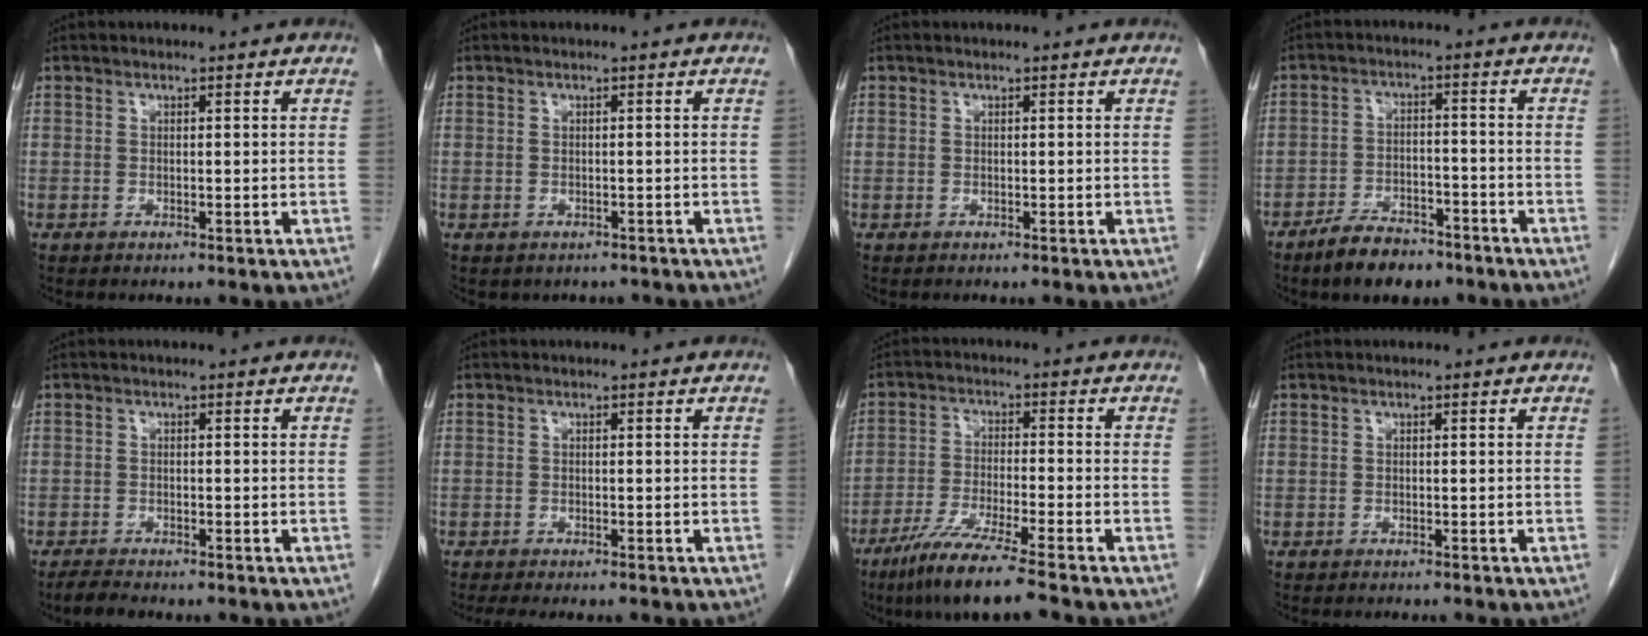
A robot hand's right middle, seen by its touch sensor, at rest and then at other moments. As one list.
[{"total": 2.6, "force": [-2.1, 1.5, 0.3], "torque": [-0.004, 0.006, -0.026]}, {"total": 0.0}, {"total": 7.4, "force": [-5.8, 2.8, 3.7], "torque": [-0.068, -0.002, -0.097]}, {"total": 2.1, "force": [-1.9, 0.3, 0.9], "torque": [-0.024, -0.007, -0.033]}, {"total": 4.8, "force": [-4.1, 0.9, 2.4], "torque": [-0.027, -0.009, -0.059]}, {"total": 9.4, "force": [-7.0, -0.5, 6.2], "torque": [-0.114, -0.032, -0.127]}, {"total": 1.4, "force": [-1.3, 0.1, 0.4], "torque": [-0.008, -0.002, -0.016]}]